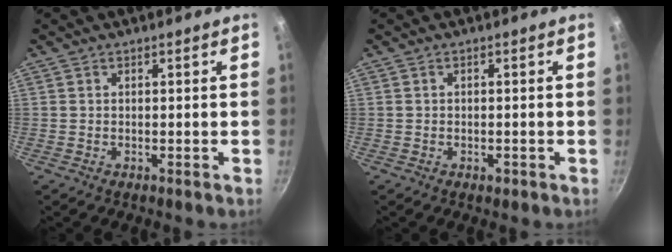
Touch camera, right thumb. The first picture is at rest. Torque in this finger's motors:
{"motor_torque": [-0.18, 0.03, 0.02, 0.44, -0.02]}